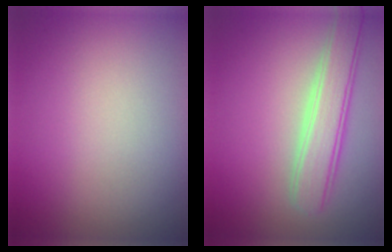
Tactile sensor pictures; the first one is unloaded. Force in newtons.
{"total": 3.9, "press": 3.9, "slide": 0.2}